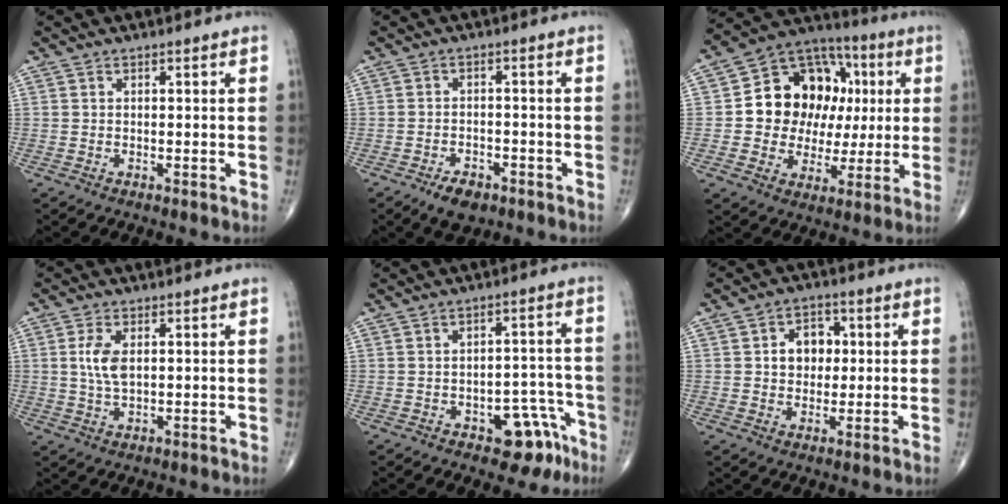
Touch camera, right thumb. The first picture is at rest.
{"total": 5.0, "force": [-3.2, 2.7, 2.8], "torque": [-0.037, 0.011, -0.050]}
{"total": 18.8, "force": [2.6, 14.6, 11.7], "torque": [-0.129, 0.027, 0.044]}
{"total": 5.0, "force": [0.9, 2.5, 4.2], "torque": [-0.089, -0.002, 0.018]}
{"total": 8.7, "force": [-4.8, 4.7, 5.5], "torque": [-0.034, 0.044, -0.059]}
{"total": 6.8, "force": [1.0, 5.3, 4.1], "torque": [-0.029, 0.007, 0.011]}